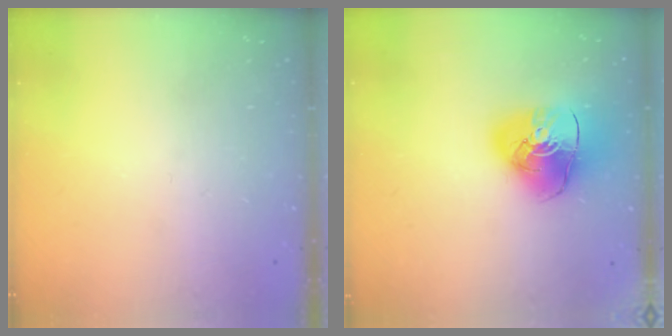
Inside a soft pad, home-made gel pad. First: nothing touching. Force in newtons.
{"total": 14.6, "press": 14.4, "slide": 2.1}